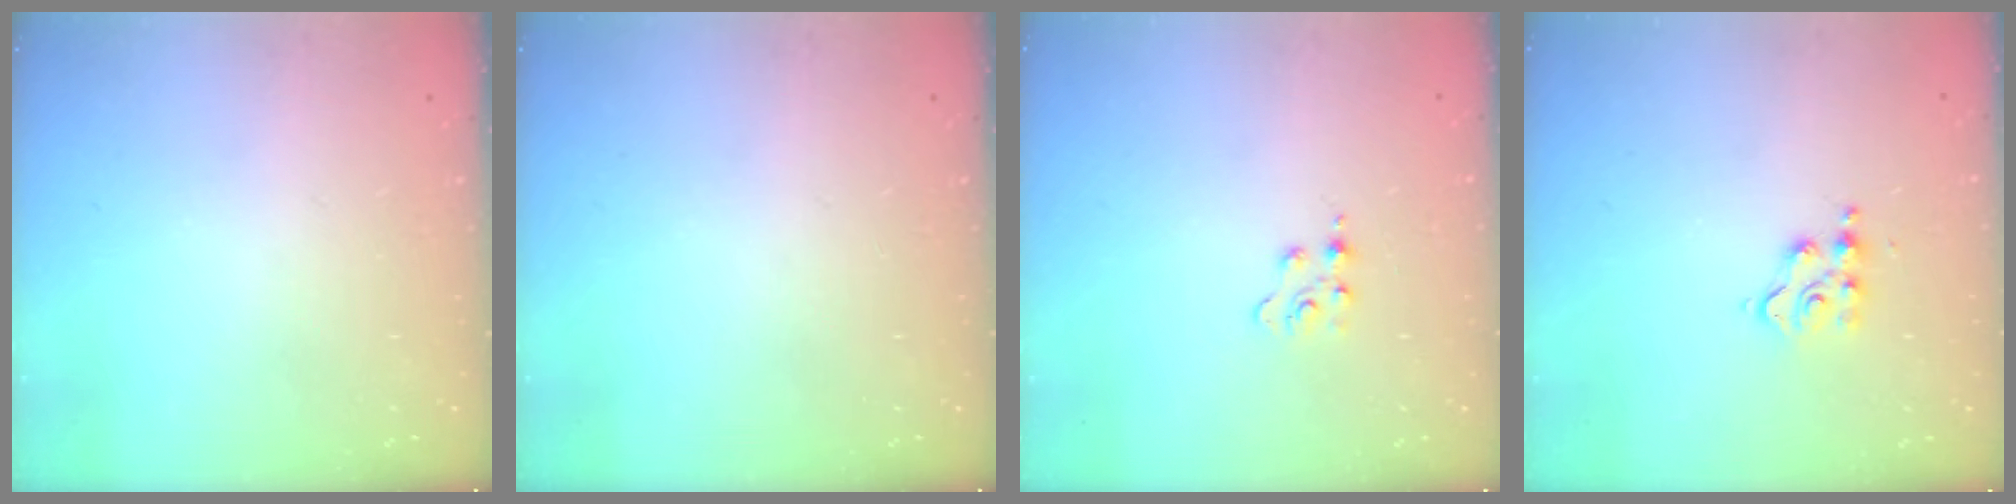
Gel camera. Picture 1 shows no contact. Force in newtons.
{"total": 0.0}
{"total": 2.4, "press": 2.4, "slide": 0.3}
{"total": 4.8, "press": 4.8, "slide": 0.5}